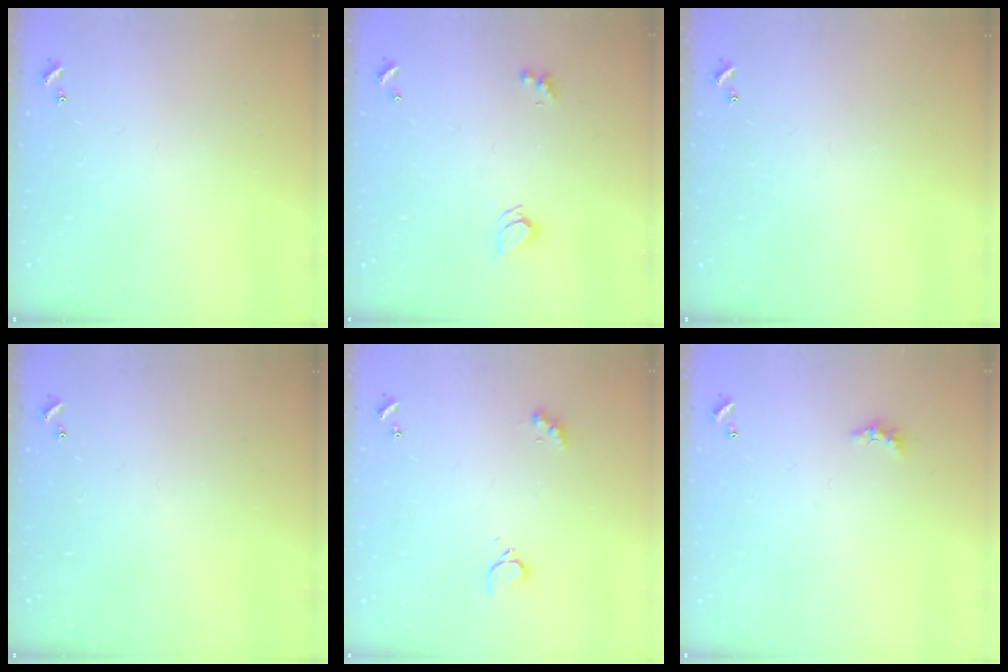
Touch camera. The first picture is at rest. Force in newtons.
{"total": 2.3, "press": 2.3, "slide": 0.2}
{"total": 0.0}
{"total": 0.0}
{"total": 2.9, "press": 2.9, "slide": 0.6}
{"total": 2.2, "press": 2.2, "slide": 0.6}